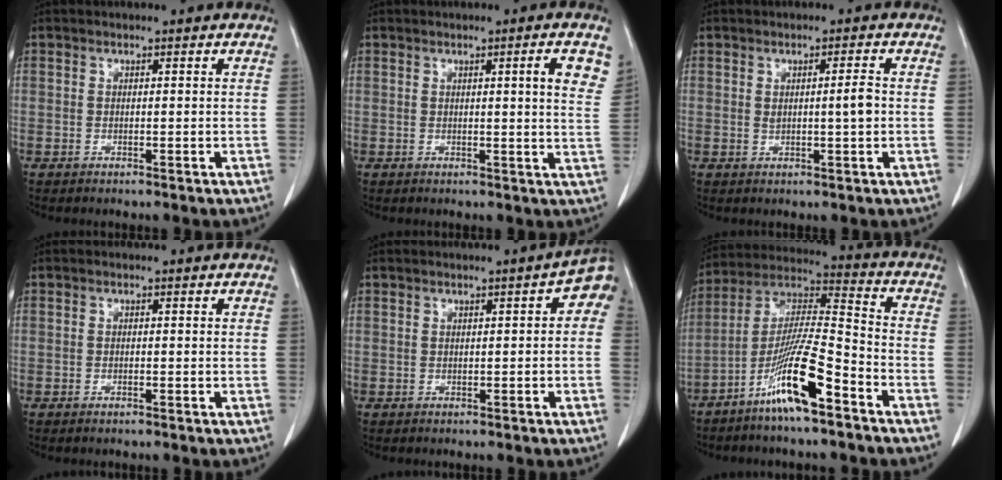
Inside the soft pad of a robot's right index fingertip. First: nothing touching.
{"total": 5.1, "force": [2.1, 0.0, 4.7], "torque": [-0.050, -0.006, 0.021]}
{"total": 2.7, "force": [0.2, 0.2, 2.7], "torque": [-0.045, -0.001, 0.004]}
{"total": 0.7, "force": [-0.6, 0.2, 0.3], "torque": [-0.006, -0.002, -0.010]}
{"total": 3.8, "force": [0.8, 1.1, 3.5], "torque": [-0.034, 0.015, 0.004]}
{"total": 13.5, "force": [-8.0, 0.9, 10.8], "torque": [-0.210, -0.012, -0.153]}